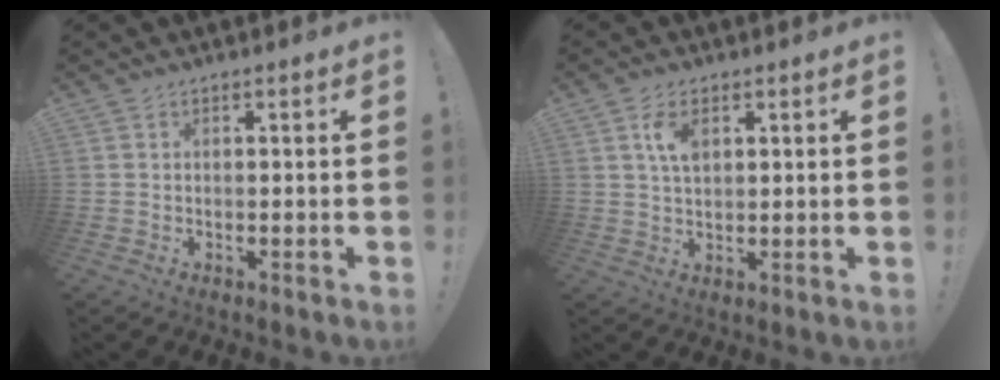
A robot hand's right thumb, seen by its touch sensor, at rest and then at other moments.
{"total": 5.8, "force": [2.1, 3.2, 4.3], "torque": [-0.067, -0.003, 0.036]}